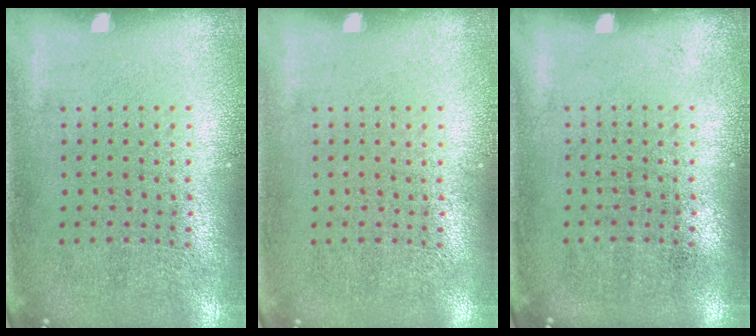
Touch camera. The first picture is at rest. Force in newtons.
{"total": 0.0}
{"total": 0.0}